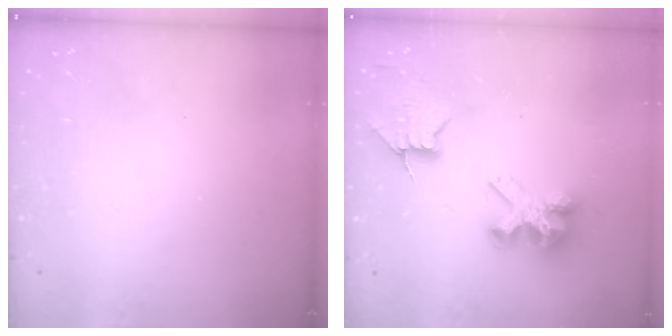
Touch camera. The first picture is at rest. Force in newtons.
{"total": 8.0, "press": 8.0, "slide": 0.5}